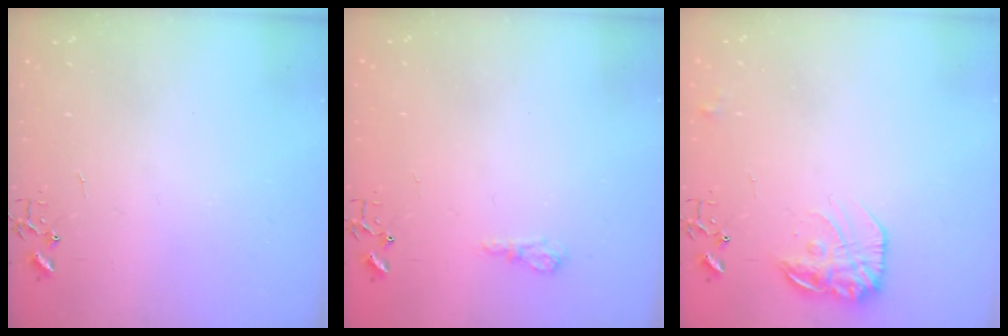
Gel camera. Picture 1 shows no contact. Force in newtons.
{"total": 6.5, "press": 6.5, "slide": 0.7}
{"total": 13.6, "press": 13.6, "slide": 0.7}